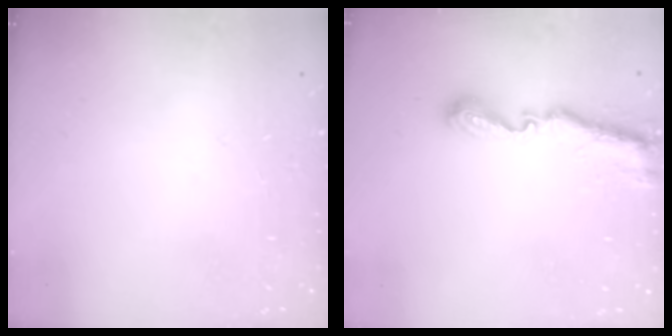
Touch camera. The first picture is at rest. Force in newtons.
{"total": 8.8, "press": 8.8, "slide": 0.7}